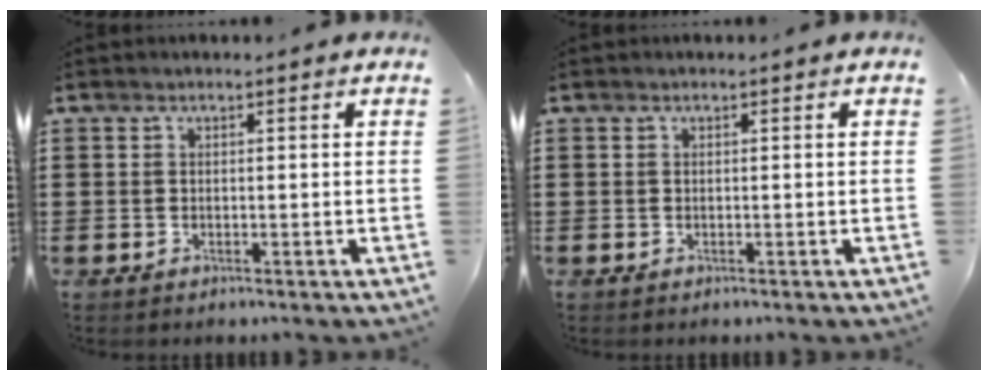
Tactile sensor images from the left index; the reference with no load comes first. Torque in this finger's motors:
{"motor_torque": [0.00, 0.00, 0.00, 0.00]}